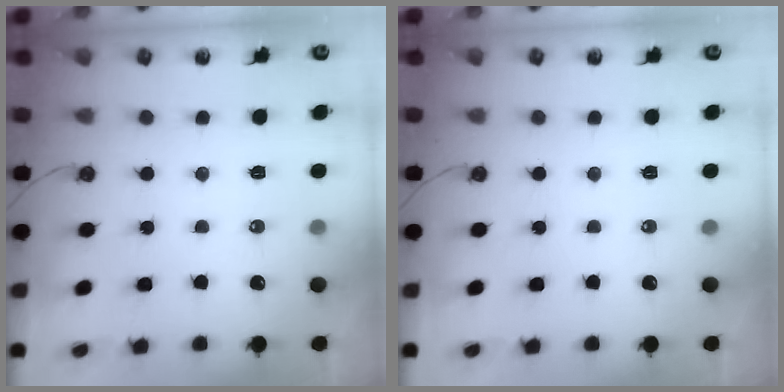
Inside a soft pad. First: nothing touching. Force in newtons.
{"total": 0.0}